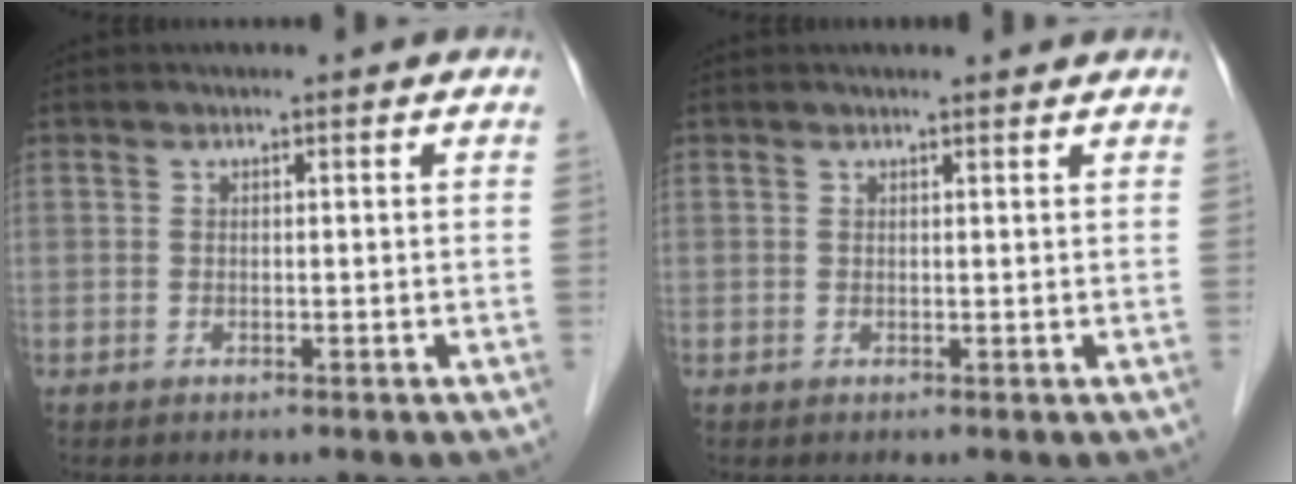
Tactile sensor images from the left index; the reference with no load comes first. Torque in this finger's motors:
{"motor_torque": [0.11, -0.03, 0.02, -0.01]}